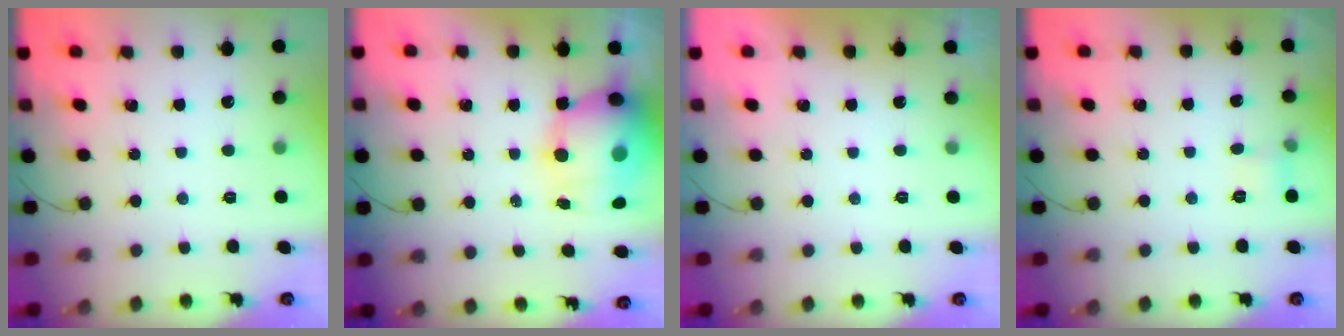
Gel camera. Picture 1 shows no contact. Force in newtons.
{"total": 14.3, "press": 13.9, "slide": 3.3}
{"total": 0.0}
{"total": 5.1, "press": 4.8, "slide": 1.7}